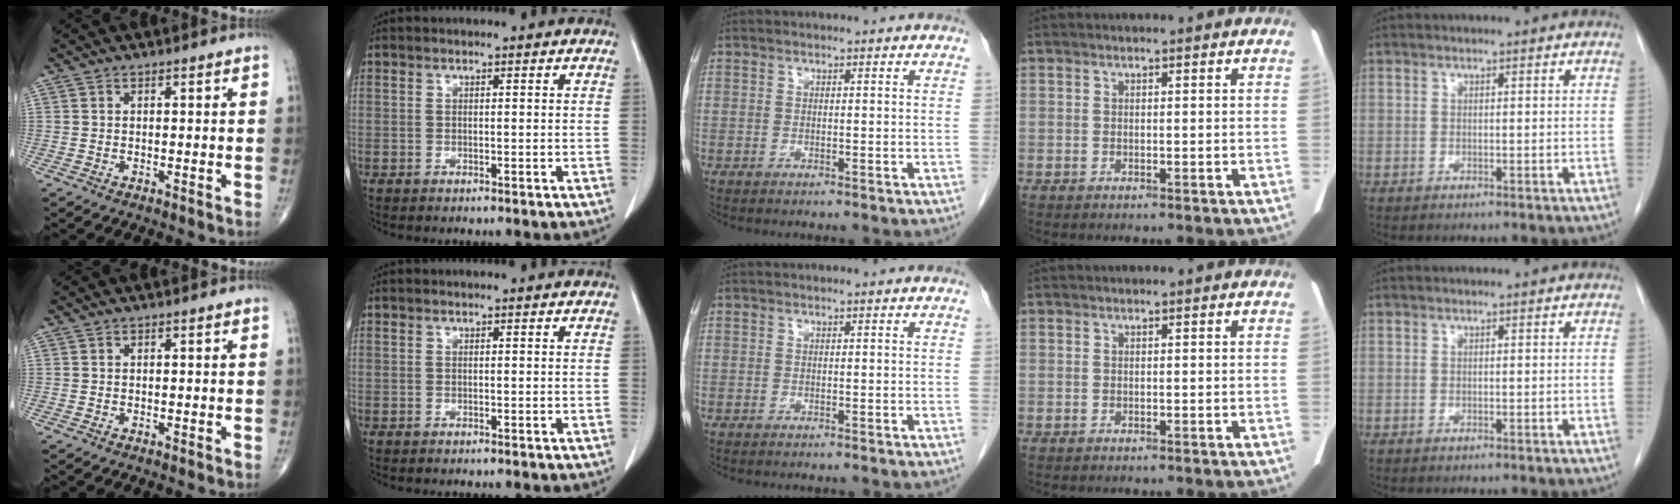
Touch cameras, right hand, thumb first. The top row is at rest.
{}